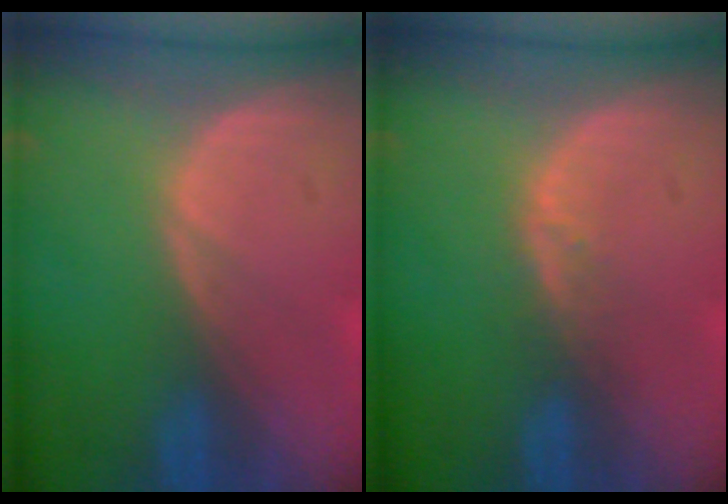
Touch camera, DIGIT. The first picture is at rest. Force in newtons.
{"total": 1.7, "press": 1.7, "slide": 0.1}